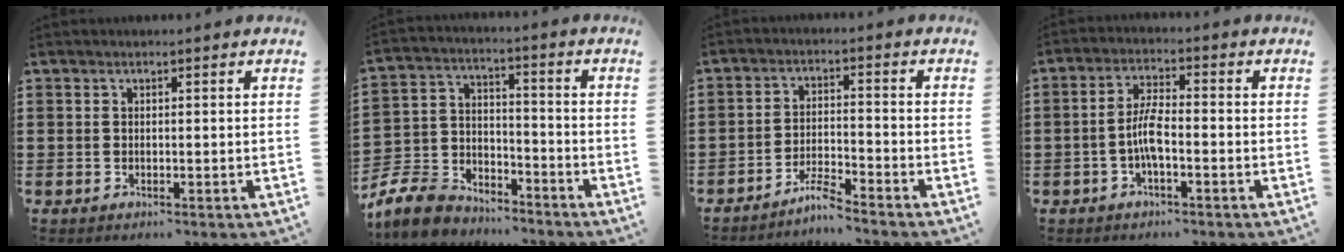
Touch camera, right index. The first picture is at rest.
{"total": 8.2, "force": [-7.7, 2.5, 1.6], "torque": [-0.057, 0.015, -0.157]}
{"total": 4.1, "force": [-3.9, -0.1, 1.5], "torque": [-0.045, -0.004, -0.081]}
{"total": 5.0, "force": [-1.5, 1.4, 4.5], "torque": [-0.101, 0.000, -0.034]}